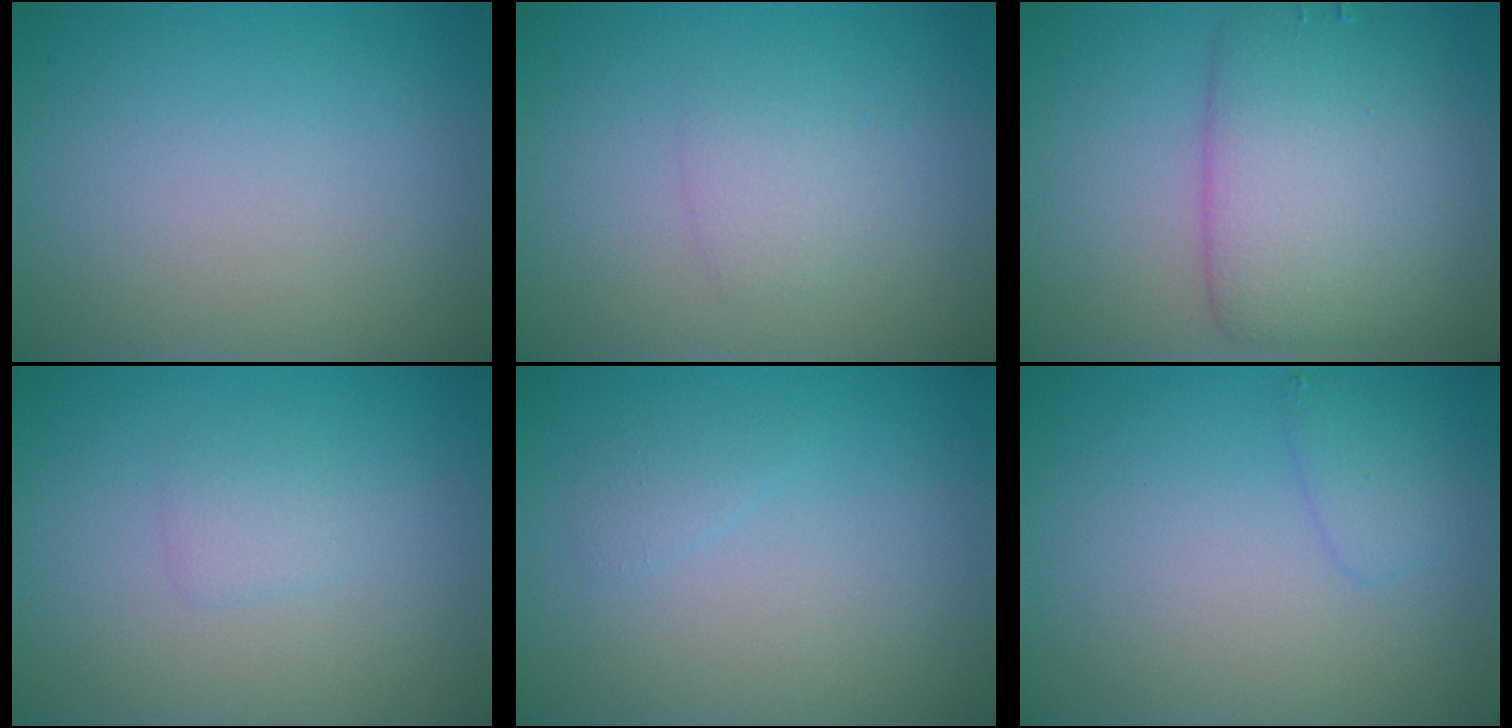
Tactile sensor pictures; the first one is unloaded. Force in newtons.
{"total": 1.4, "press": 1.4, "slide": 0.1}
{"total": 7.0, "press": 7.0, "slide": 0.2}
{"total": 1.2, "press": 1.2, "slide": 0.1}
{"total": 0.9, "press": 0.9, "slide": 0.1}
{"total": 1.4, "press": 1.4, "slide": 0.1}